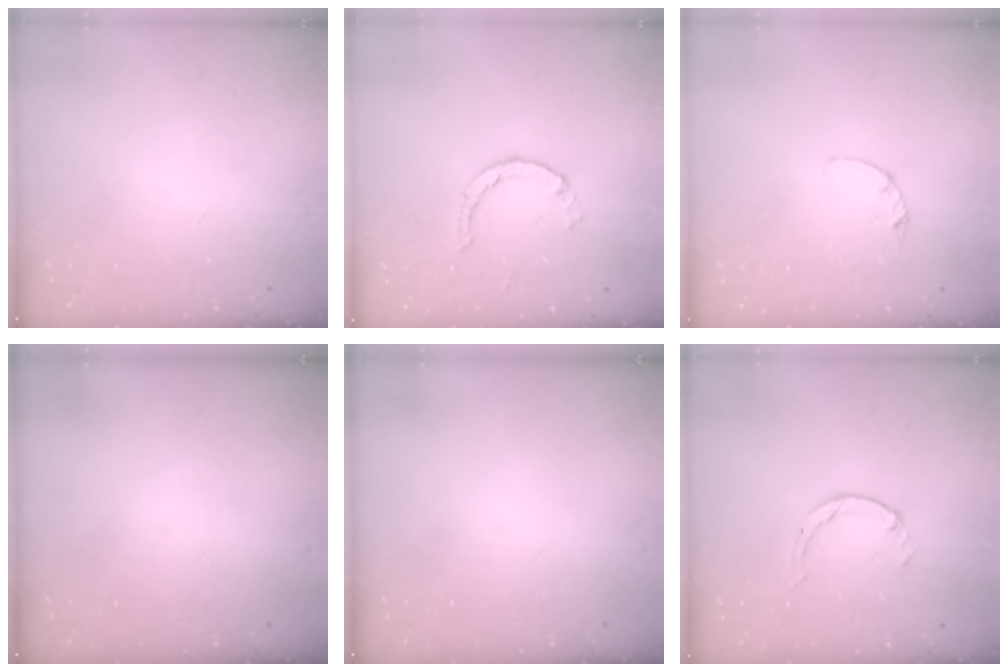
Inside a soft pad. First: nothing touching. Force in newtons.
{"total": 1.4, "press": 1.4, "slide": 0.2}
{"total": 1.2, "press": 1.1, "slide": 0.3}
{"total": 0.0}
{"total": 0.0}
{"total": 0.5, "press": 0.5, "slide": 0.1}